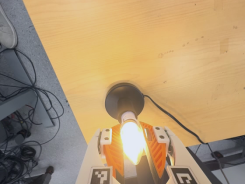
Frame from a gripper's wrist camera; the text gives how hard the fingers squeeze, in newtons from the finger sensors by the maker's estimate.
{"total": 15.2, "left": 14.9, "right": 15.6}